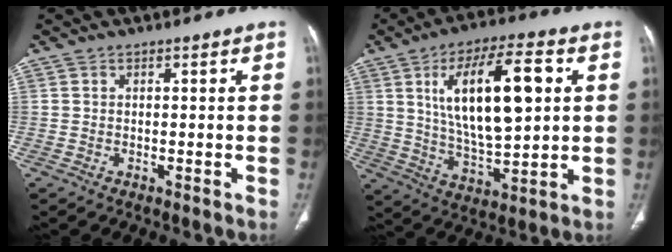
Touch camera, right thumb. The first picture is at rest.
{"total": 18.4, "force": [4.5, 7.0, 16.4], "torque": [-0.269, -0.005, 0.083]}